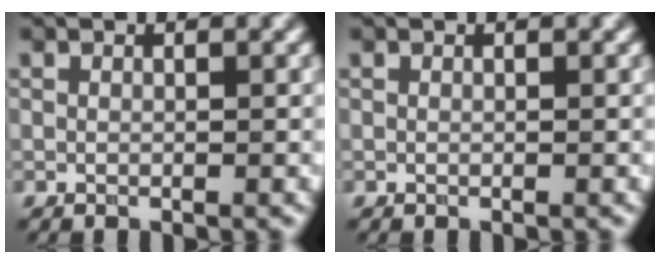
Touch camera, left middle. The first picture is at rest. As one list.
[{"total": 0.0}]